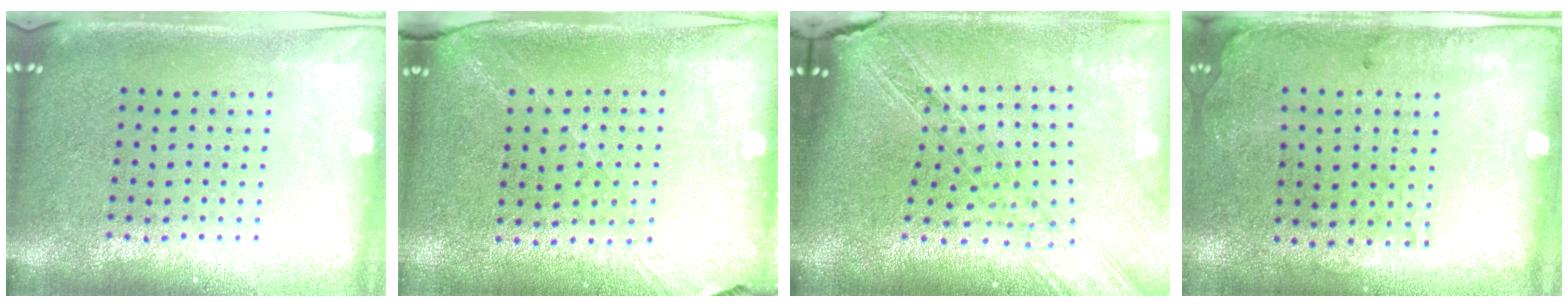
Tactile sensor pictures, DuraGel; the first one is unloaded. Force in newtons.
{"total": 1.2, "press": 1.1, "slide": 0.6}
{"total": 2.3, "press": 1.9, "slide": 1.2}
{"total": 1.8, "press": 1.2, "slide": 1.3}